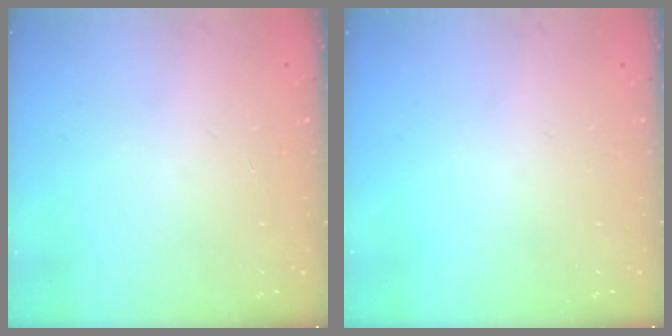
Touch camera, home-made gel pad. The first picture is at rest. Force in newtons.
{"total": 0.0}